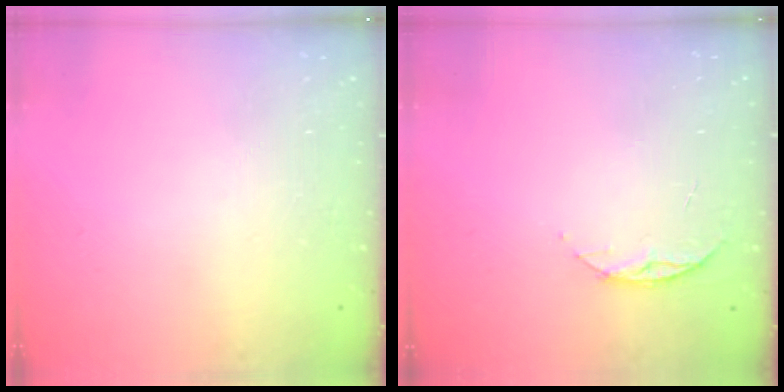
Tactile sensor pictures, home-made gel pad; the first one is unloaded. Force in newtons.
{"total": 5.5, "press": 5.5, "slide": 0.6}